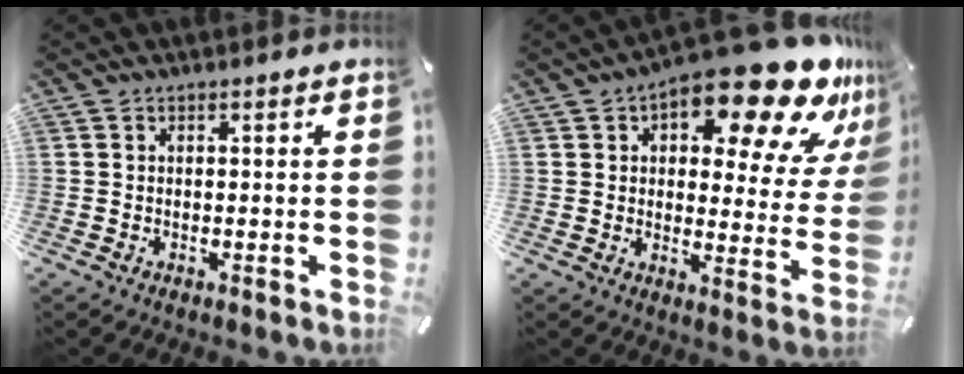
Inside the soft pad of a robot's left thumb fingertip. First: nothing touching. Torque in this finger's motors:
{"motor_torque": [1.05, 1.00, 1.82, -0.95, 0.27]}